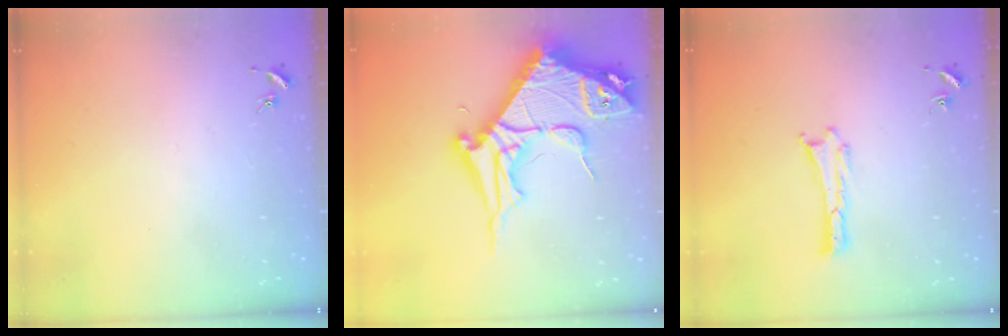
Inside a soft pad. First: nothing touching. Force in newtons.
{"total": 10.6, "press": 10.6, "slide": 1.1}
{"total": 0.0}